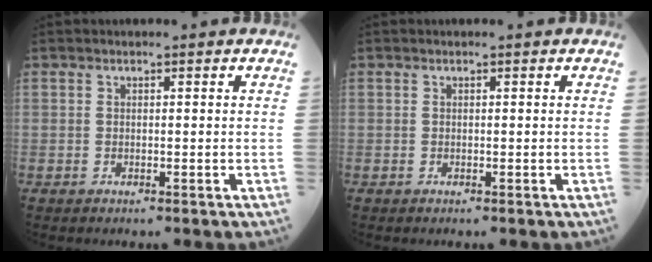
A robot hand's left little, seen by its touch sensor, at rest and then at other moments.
{"total": 0.0}